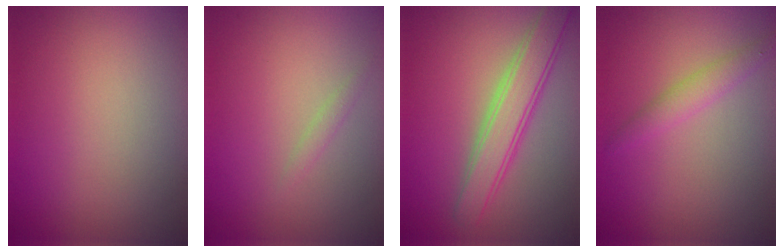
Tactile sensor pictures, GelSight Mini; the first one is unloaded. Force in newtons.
{"total": 0.7, "press": 0.7, "slide": 0.1}
{"total": 4.3, "press": 4.3, "slide": 0.1}
{"total": 1.8, "press": 1.8, "slide": 0.1}